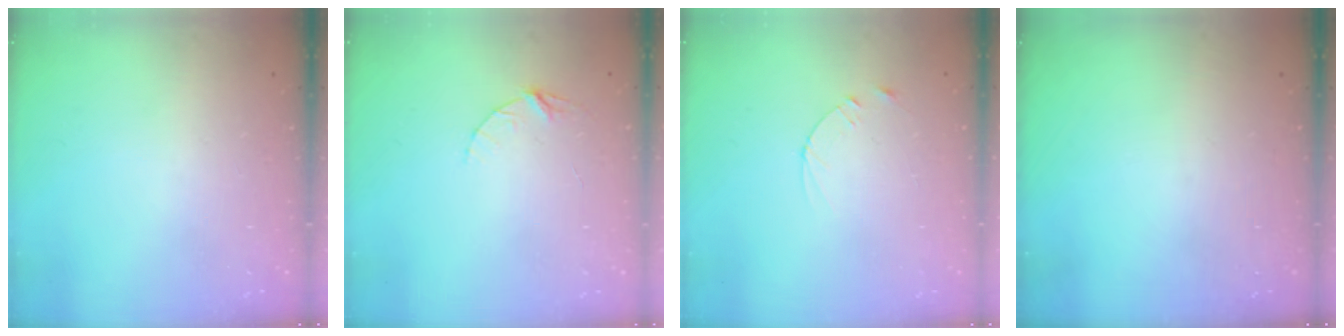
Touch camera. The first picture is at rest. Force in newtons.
{"total": 3.7, "press": 3.7, "slide": 0.4}
{"total": 2.4, "press": 2.3, "slide": 0.2}
{"total": 0.0}